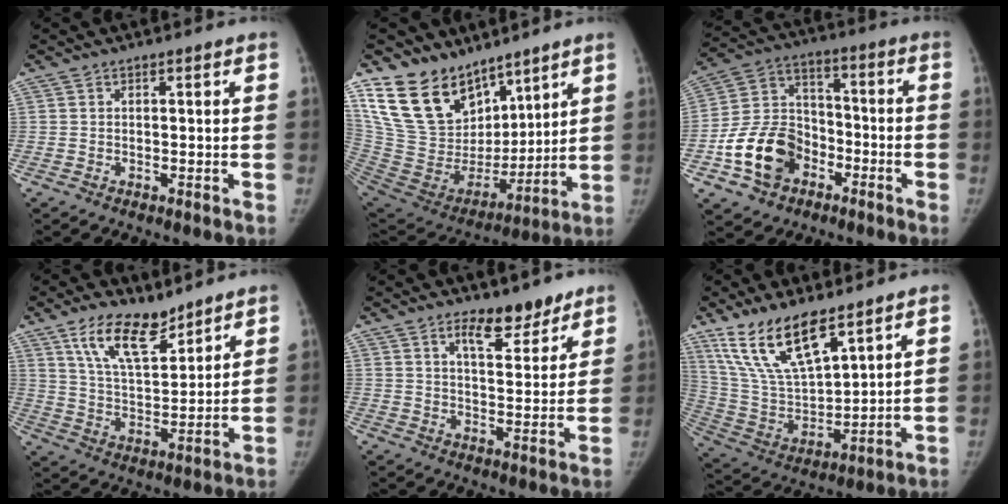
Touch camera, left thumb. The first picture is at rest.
{"total": 21.9, "force": [14.7, 12.9, 9.7], "torque": [-0.138, -0.062, 0.287]}
{"total": 15.1, "force": [-6.4, 11.3, 7.8], "torque": [-0.114, 0.052, -0.114]}
{"total": 12.5, "force": [8.7, 5.2, 7.3], "torque": [-0.106, -0.056, 0.165]}
{"total": 8.5, "force": [6.0, 3.5, 4.9], "torque": [-0.043, -0.041, 0.092]}
{"total": 16.7, "force": [11.1, 6.2, 10.9], "torque": [-0.183, -0.050, 0.230]}